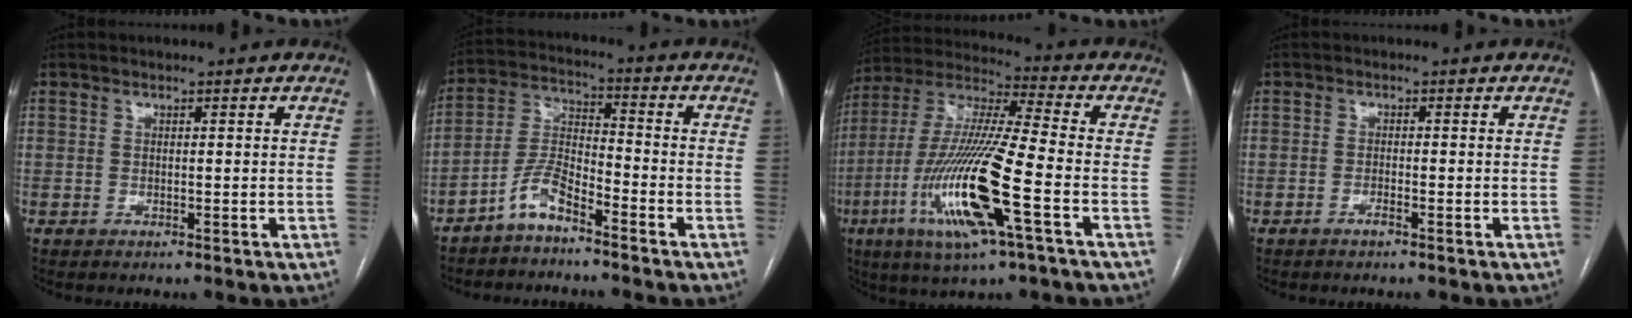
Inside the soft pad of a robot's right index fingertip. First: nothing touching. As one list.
[{"total": 6.5, "force": [-4.7, 1.8, 4.0], "torque": [-0.093, 0.006, -0.099]}, {"total": 19.5, "force": [-6.8, 1.5, 18.2], "torque": [-0.395, -0.023, -0.128]}, {"total": 1.0, "force": [-0.7, 0.1, 0.7], "torque": [-0.011, 0.001, -0.014]}]